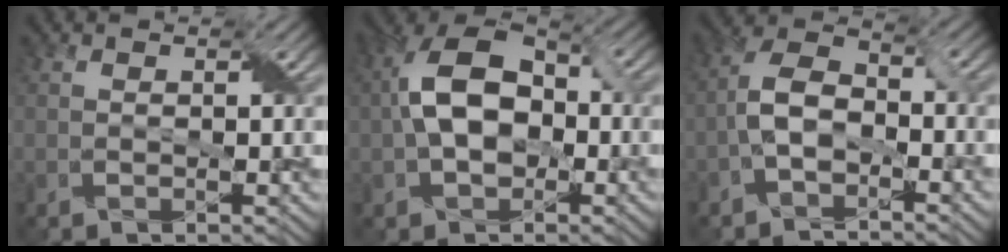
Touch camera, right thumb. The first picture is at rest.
{"total": 11.3, "force": [-0.5, 7.4, 8.5], "torque": [-0.184, 0.019, -0.020]}
{"total": 6.0, "force": [-2.5, 3.3, 4.3], "torque": [-0.090, 0.014, -0.058]}